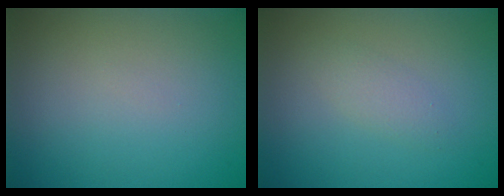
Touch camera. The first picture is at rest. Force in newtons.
{"total": 1.5, "press": 1.5, "slide": 0.1}